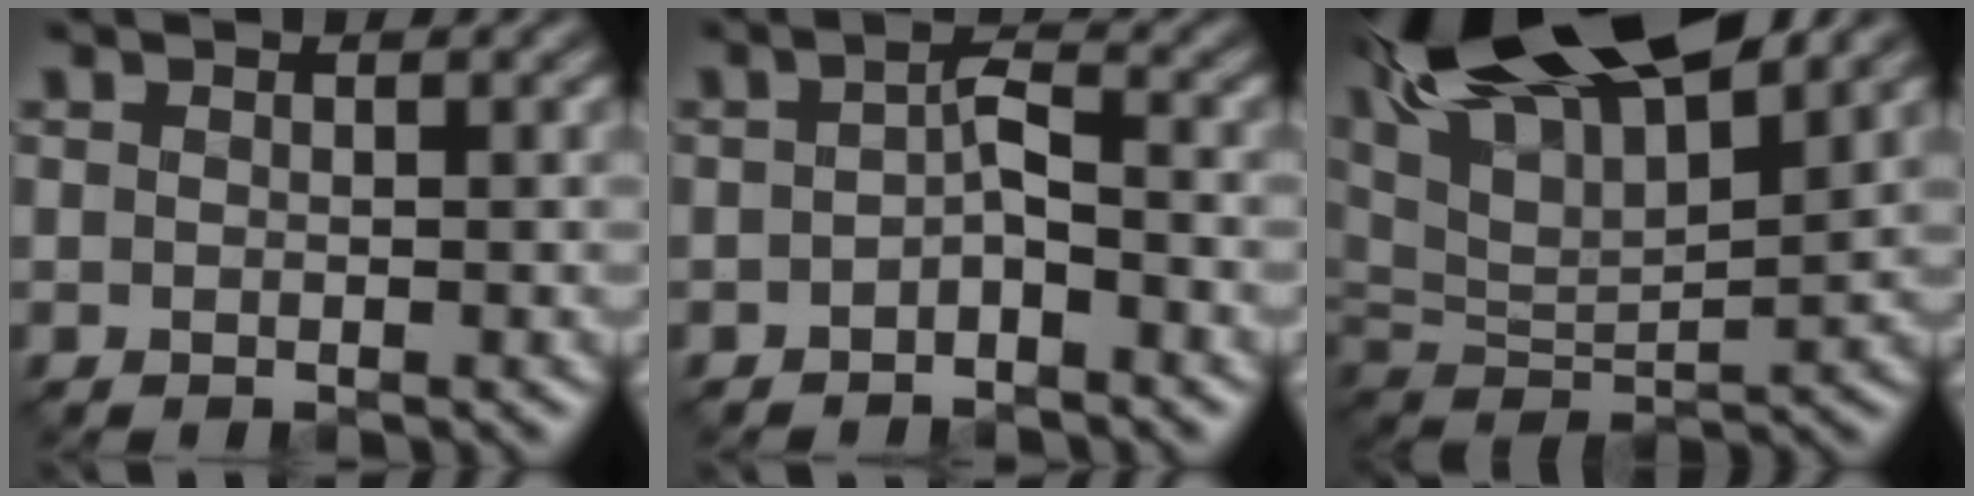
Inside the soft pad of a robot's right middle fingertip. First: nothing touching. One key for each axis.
{"total": 2.0, "fx": -0.9, "fy": 0.7, "fz": 1.7, "tx": -0.032, "ty": 0.008, "tz": -0.020}
{"total": 16.8, "fx": 9.7, "fy": 6.9, "fz": 11.9, "tx": -0.222, "ty": 0.042, "tz": 0.155}